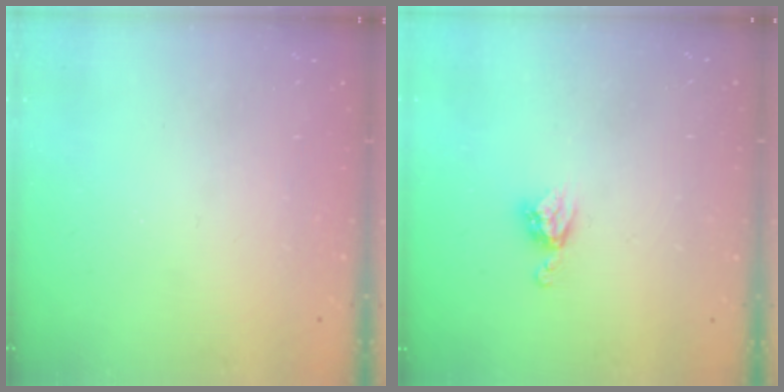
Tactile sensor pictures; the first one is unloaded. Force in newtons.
{"total": 5.7, "press": 5.7, "slide": 0.5}